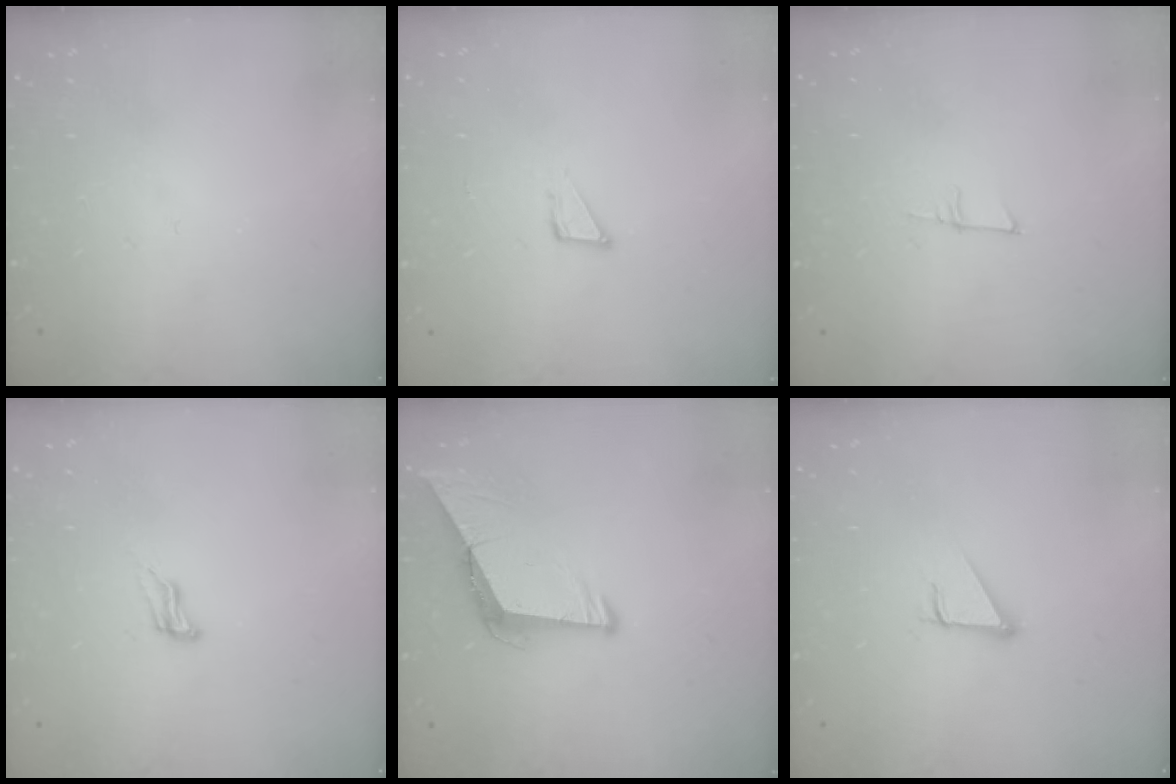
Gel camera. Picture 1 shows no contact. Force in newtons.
{"total": 2.8, "press": 2.8, "slide": 0.2}
{"total": 4.8, "press": 4.8, "slide": 0.3}
{"total": 5.5, "press": 5.4, "slide": 0.5}
{"total": 8.6, "press": 8.5, "slide": 0.8}
{"total": 2.9, "press": 2.9, "slide": 0.1}